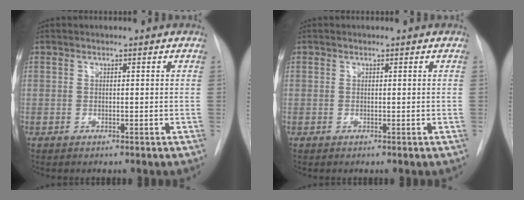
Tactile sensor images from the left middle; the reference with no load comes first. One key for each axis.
{"total": 0.0}